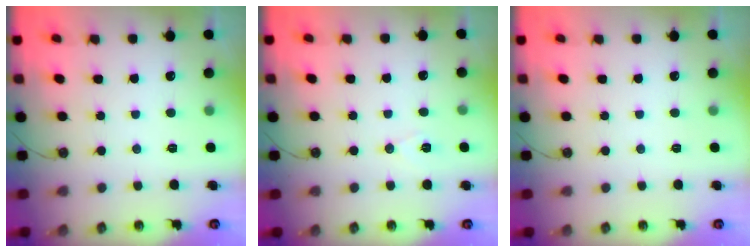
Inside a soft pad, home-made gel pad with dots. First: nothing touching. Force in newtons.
{"total": 6.5, "press": 4.8, "slide": 4.5}
{"total": 0.0}